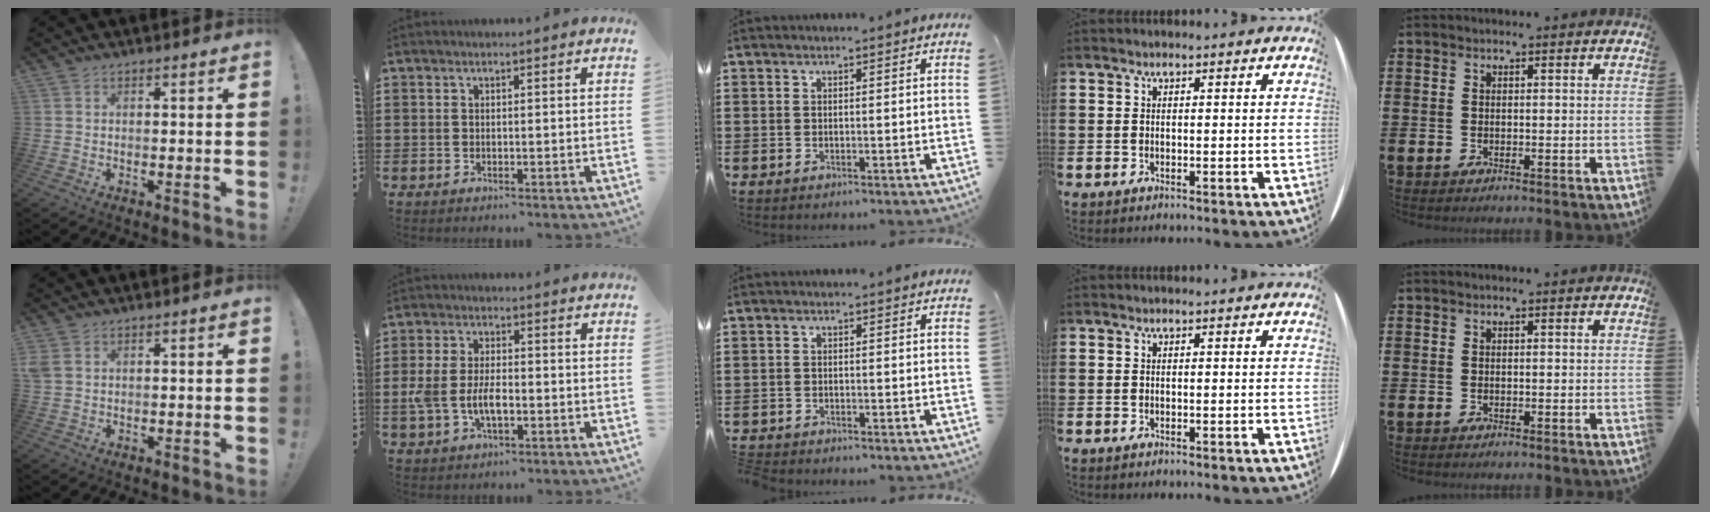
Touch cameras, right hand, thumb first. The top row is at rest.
{"thumb": {"total": 2.4, "force": [0.7, 1.3, 1.9], "torque": [-0.035, 0.004, 0.015]}, "index": {"total": 6.0, "force": [-1.5, 3.2, 4.9], "torque": [-0.119, -0.001, -0.034]}, "middle": {"total": 1.1, "force": [-1.1, 0.1, 0.0], "torque": [-0.004, 0.000, -0.023]}}